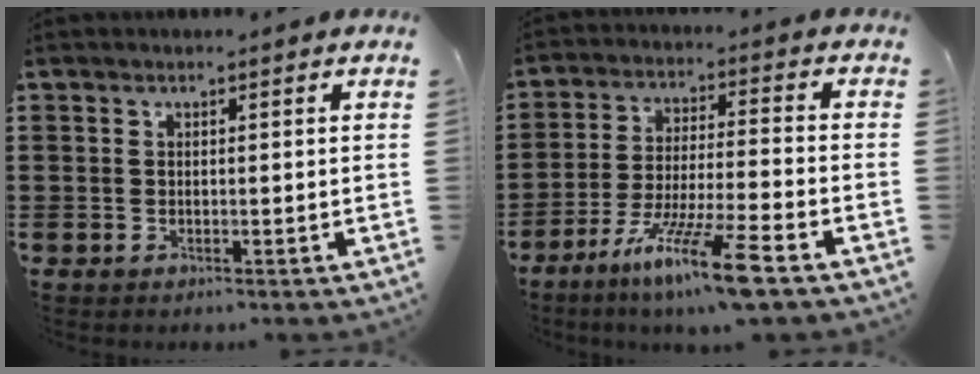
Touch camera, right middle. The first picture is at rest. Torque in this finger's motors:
{"motor_torque": [1.70, -0.44, 0.96, 0.18]}